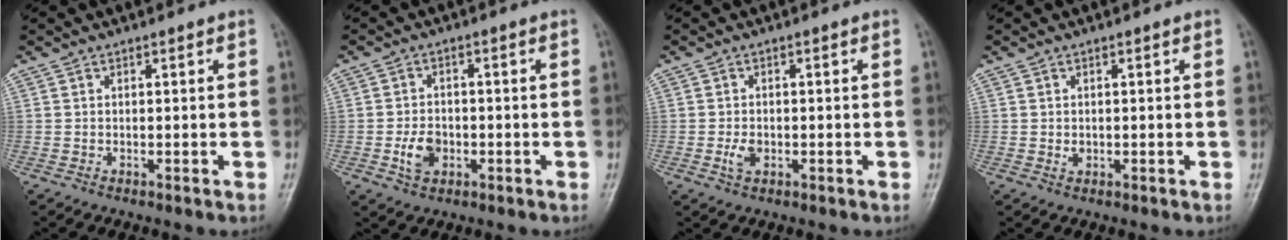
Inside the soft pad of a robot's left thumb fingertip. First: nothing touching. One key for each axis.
{"total": 5.0, "fx": -1.4, "fy": 3.7, "fz": 3.1, "tx": -0.045, "ty": 0.007, "tz": -0.025}
{"total": 2.6, "fx": -0.7, "fy": 1.8, "fz": 1.8, "tx": -0.033, "ty": 0.000, "tz": -0.012}
{"total": 1.2, "fx": 0.0, "fy": 0.9, "fz": 0.7, "tx": -0.009, "ty": 0.000, "tz": 0.003}